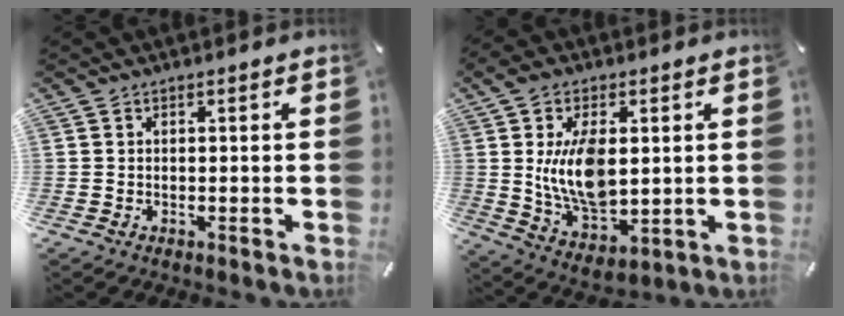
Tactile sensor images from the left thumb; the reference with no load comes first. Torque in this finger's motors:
{"motor_torque": [2.66, 2.35, 1.85, -0.34, 0.52]}